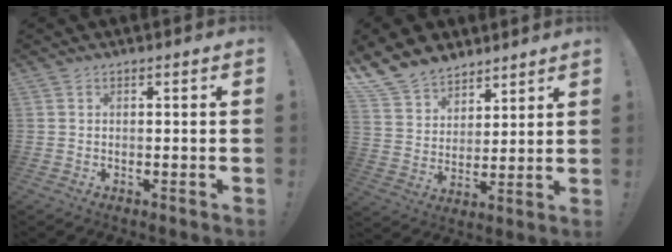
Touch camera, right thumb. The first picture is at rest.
{"total": 12.0, "force": [9.5, 7.1, 2.3], "torque": [-0.056, -0.073, 0.186]}